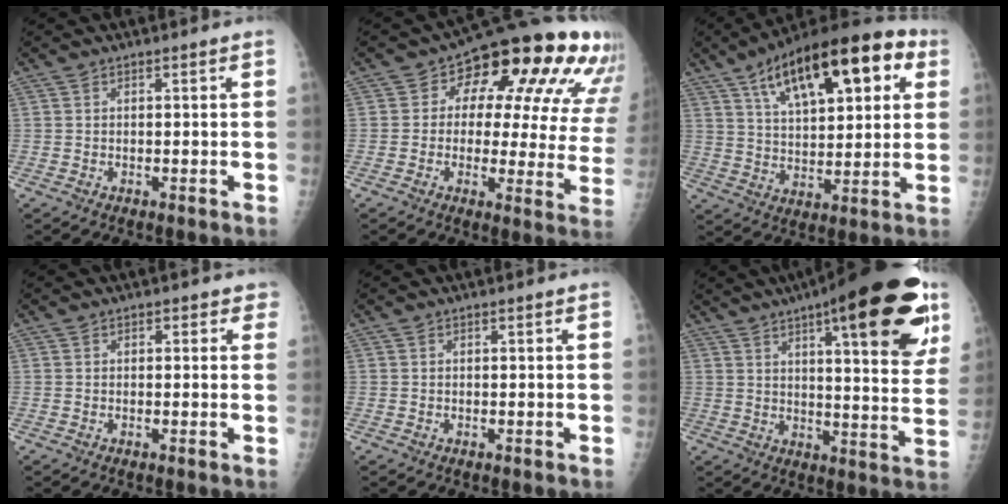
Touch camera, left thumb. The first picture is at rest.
{"total": 20.7, "force": [8.6, 10.1, 15.9], "torque": [-0.159, -0.003, 0.099]}
{"total": 22.6, "force": [9.9, 9.8, 17.8], "torque": [-0.247, 0.000, 0.157]}
{"total": 1.8, "force": [0.8, 1.4, 0.7], "torque": [0.023, 0.001, 0.000]}
{"total": 0.0}
{"total": 26.2, "force": [13.5, 7.1, 21.3], "torque": [-0.270, -0.030, 0.183]}